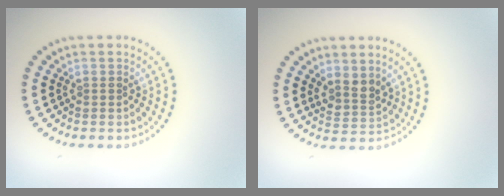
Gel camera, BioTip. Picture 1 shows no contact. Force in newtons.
{"total": 2.2, "press": 1.8, "slide": 1.1}